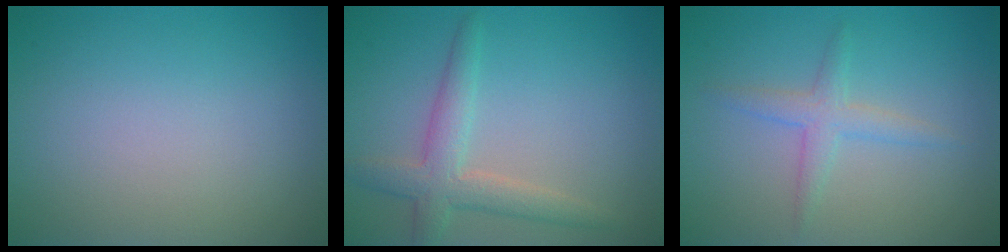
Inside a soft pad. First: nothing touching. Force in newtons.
{"total": 3.4, "press": 3.4, "slide": 0.1}
{"total": 2.2, "press": 2.2, "slide": 0.1}